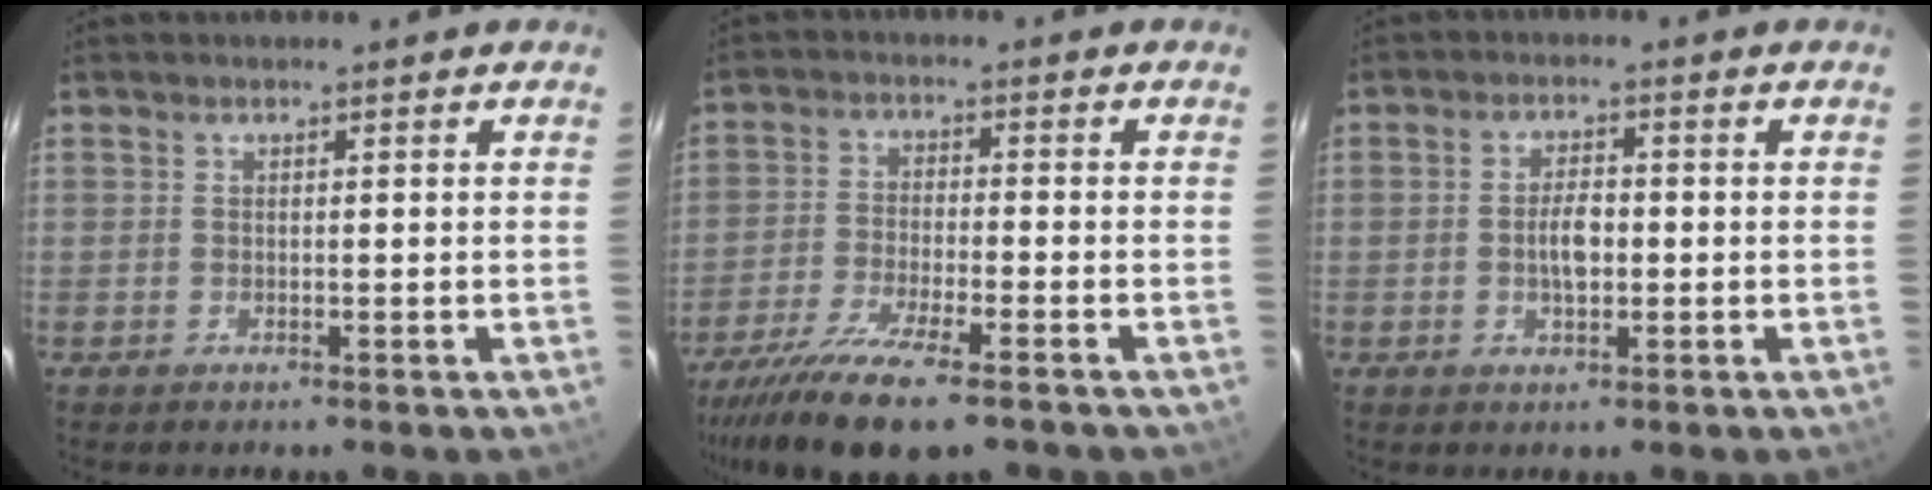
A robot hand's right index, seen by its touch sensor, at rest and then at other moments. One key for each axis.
{"total": 13.5, "fx": -10.0, "fy": 2.7, "fz": 8.7, "tx": -0.191, "ty": -0.041, "tz": -0.183}
{"total": 4.4, "fx": -0.6, "fy": 2.2, "fz": 3.8, "tx": -0.069, "ty": 0.003, "tz": -0.006}